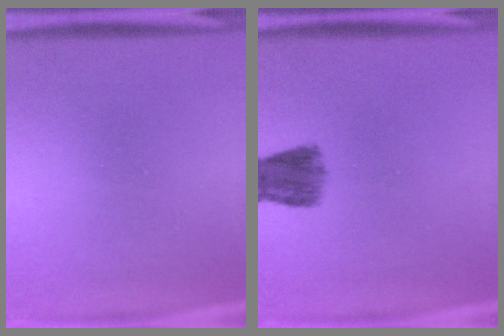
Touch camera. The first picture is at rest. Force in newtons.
{"total": 5.3}